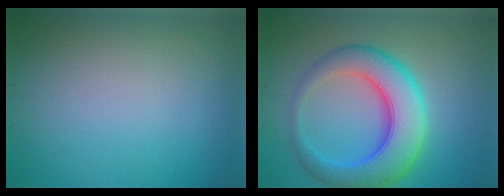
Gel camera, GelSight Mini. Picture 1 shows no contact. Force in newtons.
{"total": 7.9, "press": 7.9, "slide": 0.1}